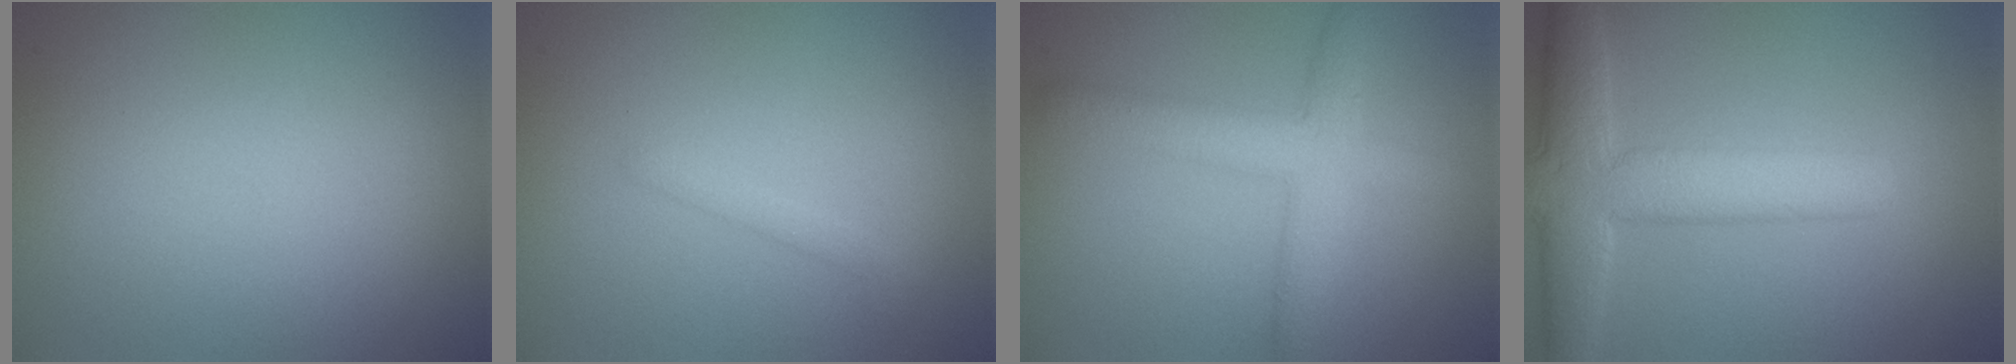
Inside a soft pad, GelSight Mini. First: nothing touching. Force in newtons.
{"total": 1.1, "press": 1.1, "slide": 0.0}
{"total": 4.0, "press": 3.9, "slide": 0.2}
{"total": 6.8, "press": 6.8, "slide": 0.3}